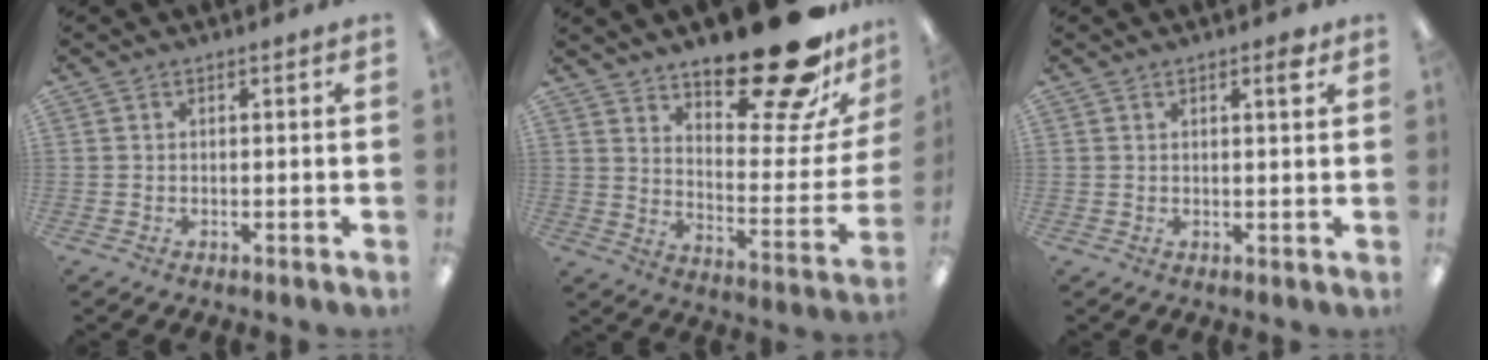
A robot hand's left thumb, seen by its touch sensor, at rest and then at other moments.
{"total": 26.3, "force": [20.2, 7.9, 14.9], "torque": [-0.187, -0.140, 0.326]}
{"total": 2.4, "force": [1.7, 0.5, 1.7], "torque": [-0.022, -0.005, 0.025]}